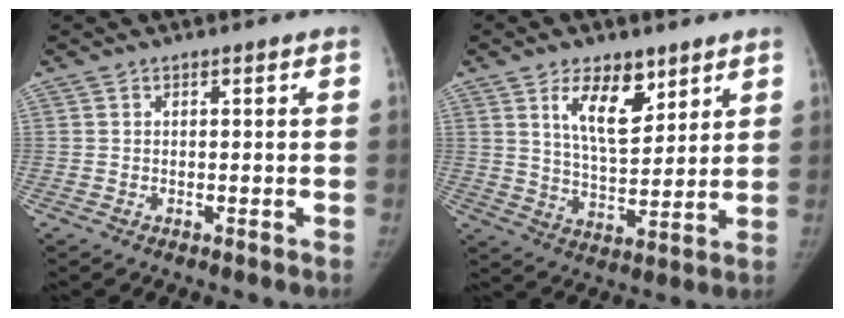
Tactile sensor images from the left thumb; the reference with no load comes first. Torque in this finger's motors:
{"motor_torque": [1.05, 1.03, 0.29, 0.30, 0.04]}